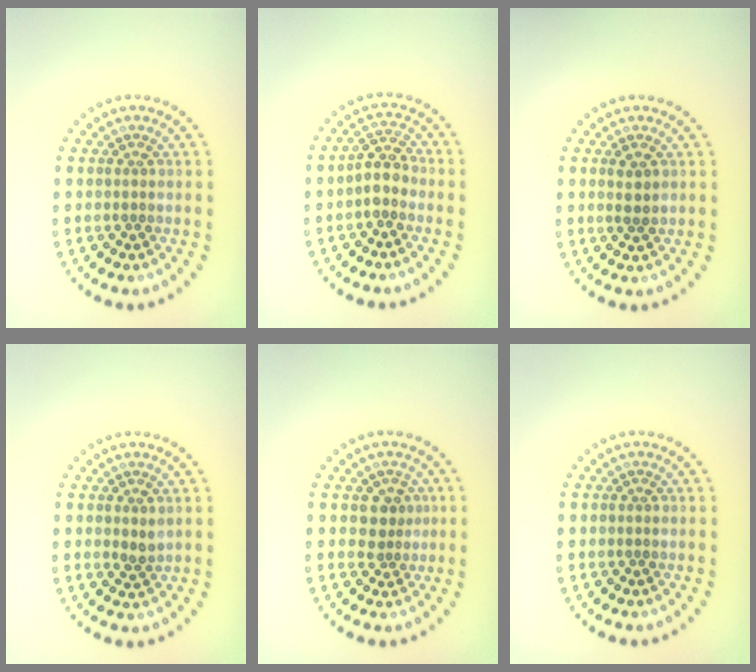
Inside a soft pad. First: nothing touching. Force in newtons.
{"total": 2.4, "press": 2.0, "slide": 1.3}
{"total": 1.5, "press": 1.3, "slide": 0.7}
{"total": 1.0, "press": 0.9, "slide": 0.4}
{"total": 1.9, "press": 1.6, "slide": 1.0}
{"total": 0.0}